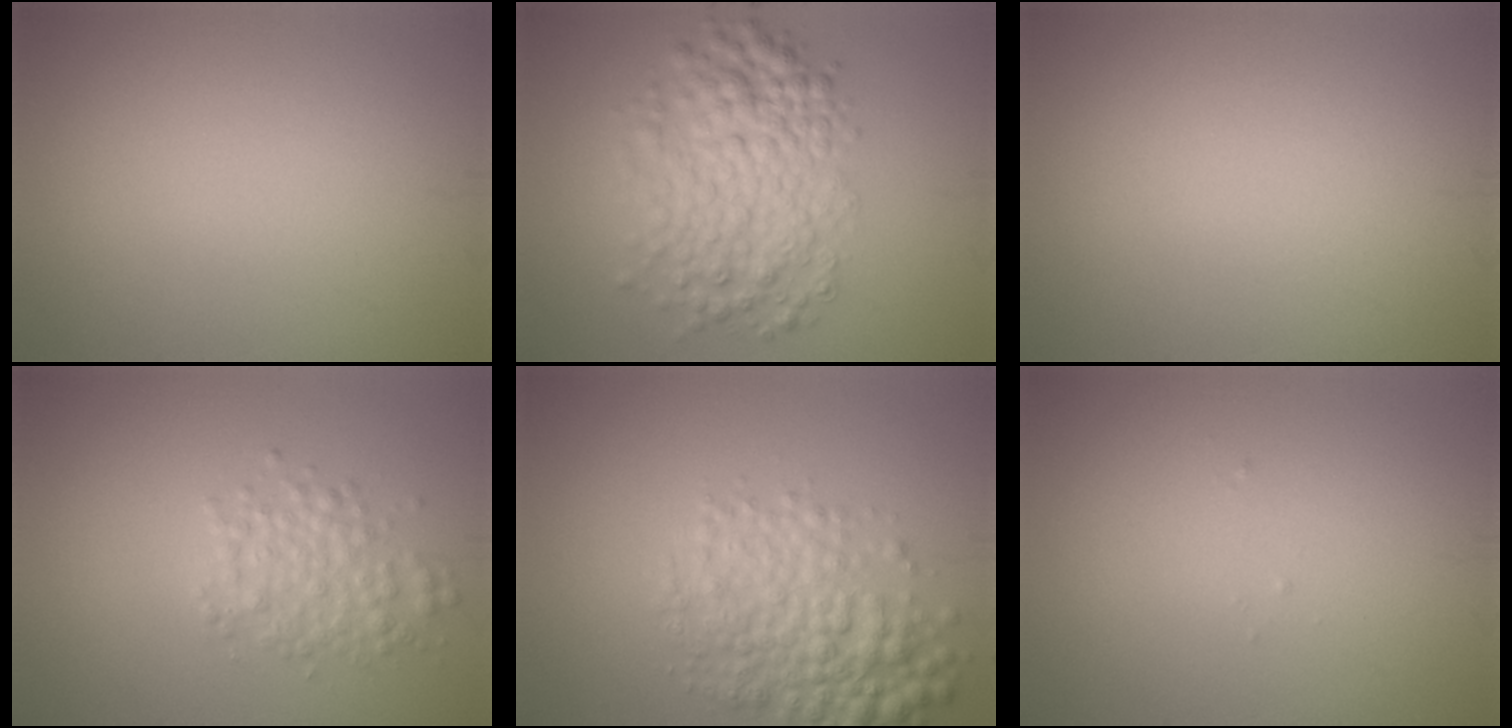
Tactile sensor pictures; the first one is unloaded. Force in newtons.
{"total": 6.5, "press": 6.5, "slide": 0.2}
{"total": 0.0}
{"total": 3.0, "press": 3.0, "slide": 0.0}
{"total": 5.5, "press": 5.5, "slide": 0.1}
{"total": 0.0}